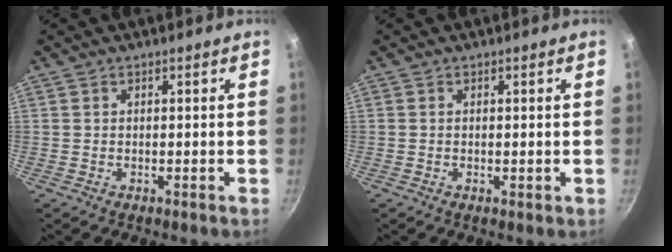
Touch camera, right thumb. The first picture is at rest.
{"total": 0.6, "force": [0.0, 0.3, 0.6], "torque": [-0.008, -0.001, -0.002]}